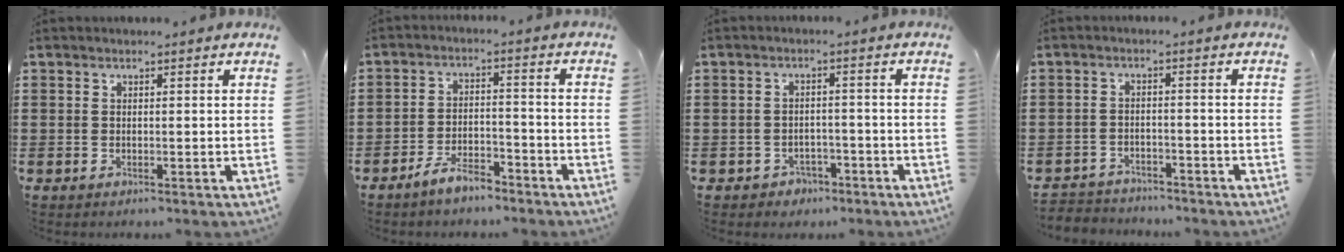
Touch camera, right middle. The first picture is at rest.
{"total": 5.4, "force": [-4.9, 1.4, 1.9], "torque": [-0.042, 0.005, -0.096]}
{"total": 2.4, "force": [-2.1, 1.2, 0.0], "torque": [-0.008, 0.001, -0.048]}
{"total": 3.2, "force": [-3.1, 0.7, -0.4], "torque": [-0.003, -0.002, -0.069]}